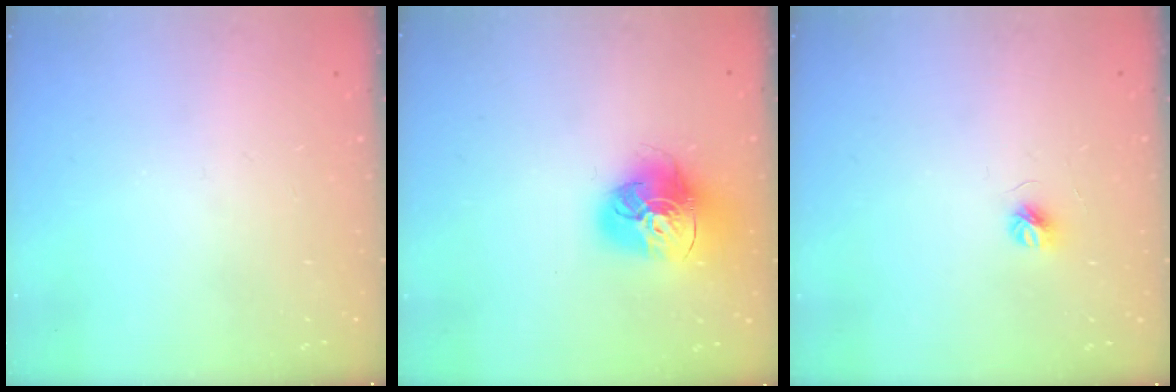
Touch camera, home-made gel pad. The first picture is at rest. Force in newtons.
{"total": 16.4, "press": 16.3, "slide": 1.7}
{"total": 4.9, "press": 4.9, "slide": 0.4}